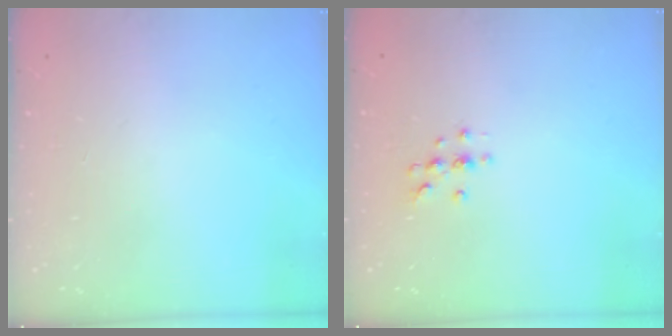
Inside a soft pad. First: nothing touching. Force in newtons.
{"total": 4.9, "press": 4.9, "slide": 0.5}